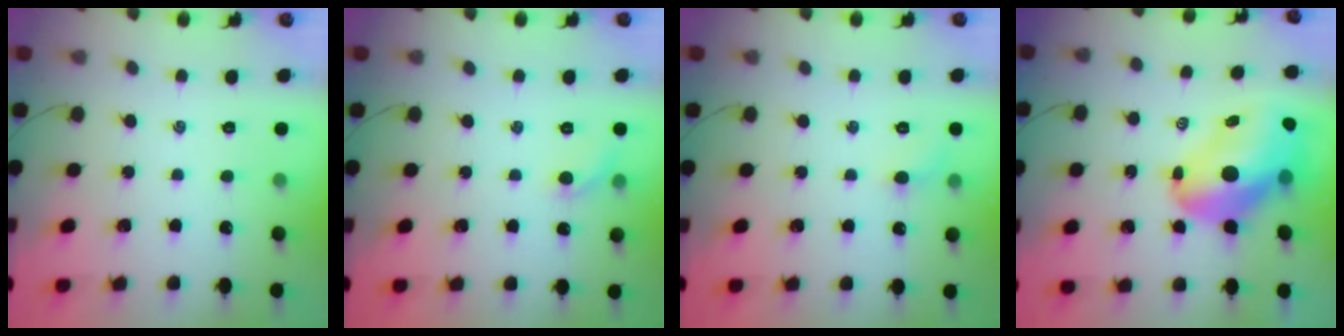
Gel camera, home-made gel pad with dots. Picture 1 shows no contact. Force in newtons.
{"total": 5.6, "press": 5.4, "slide": 1.3}
{"total": 4.0, "press": 3.8, "slide": 1.1}
{"total": 15.9, "press": 15.2, "slide": 4.5}